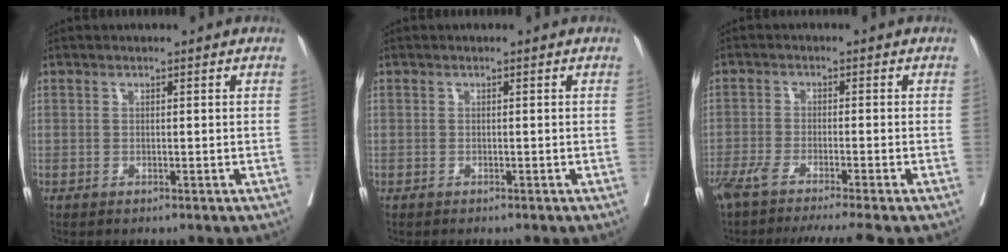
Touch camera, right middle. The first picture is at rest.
{"total": 1.1, "force": [-1.0, 0.2, 0.4], "torque": [-0.008, -0.003, -0.014]}
{"total": 12.7, "force": [-11.1, -1.3, 6.1], "torque": [-0.070, -0.030, -0.172]}